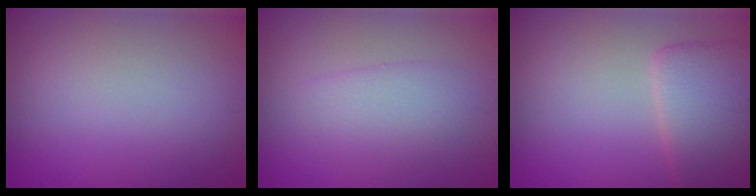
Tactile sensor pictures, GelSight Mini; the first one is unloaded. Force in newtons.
{"total": 2.6, "press": 2.6, "slide": 0.2}
{"total": 4.5, "press": 4.4, "slide": 0.6}